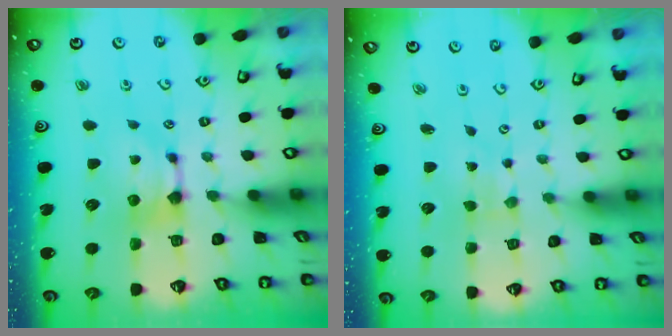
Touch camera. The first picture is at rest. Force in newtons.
{"total": 4.1, "press": 4.1, "slide": 0.2}